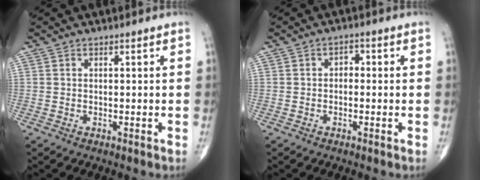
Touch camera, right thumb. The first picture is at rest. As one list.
[{"total": 1.8, "force": [-0.2, 1.3, 1.2], "torque": [-0.005, 0.009, -0.011]}]